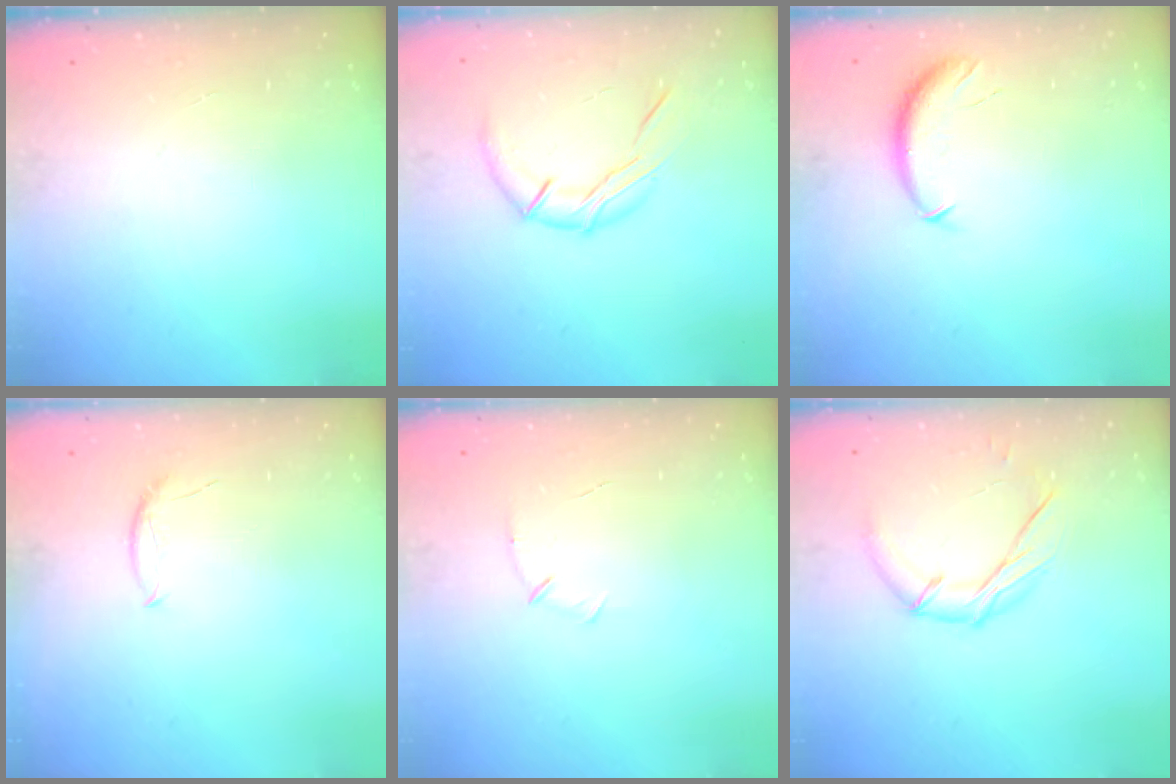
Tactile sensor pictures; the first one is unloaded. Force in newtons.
{"total": 9.5, "press": 9.5, "slide": 0.2}
{"total": 8.4, "press": 8.3, "slide": 1.3}
{"total": 6.7, "press": 6.7, "slide": 0.8}
{"total": 4.7, "press": 4.5, "slide": 1.2}
{"total": 9.1, "press": 9.1, "slide": 0.4}